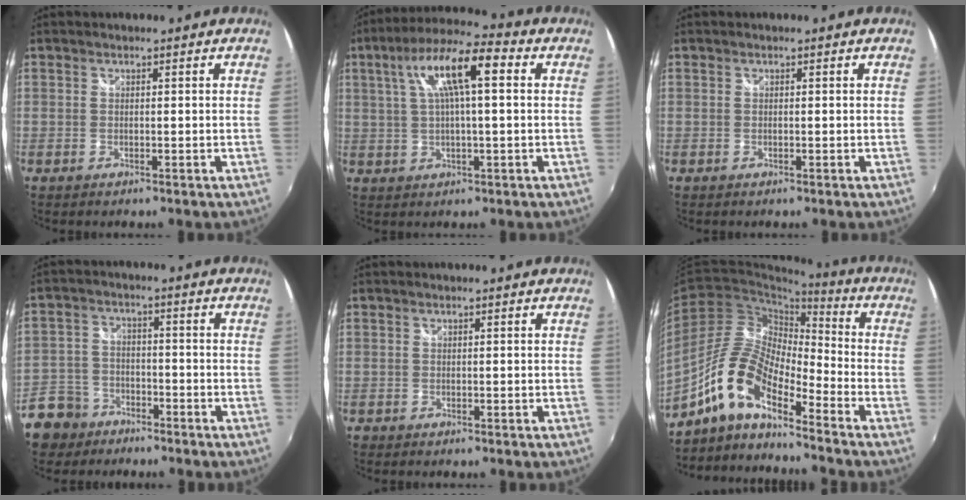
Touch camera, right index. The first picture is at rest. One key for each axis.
{"total": 12.3, "fx": 3.4, "fy": 2.8, "fz": 11.4, "tx": -0.207, "ty": 0.027, "tz": 0.058}
{"total": 0.0}
{"total": 8.9, "fx": -6.0, "fy": 6.3, "fz": 2.0, "tx": -0.069, "ty": 0.013, "tz": -0.107}
{"total": 0.6, "fx": -0.2, "fy": 0.5, "fz": -0.1, "tx": -0.001, "ty": 0.001, "tz": -0.003}
{"total": 12.4, "fx": -8.1, "fy": 3.9, "fz": 8.6, "tx": -0.167, "ty": 0.016, "tz": -0.168}